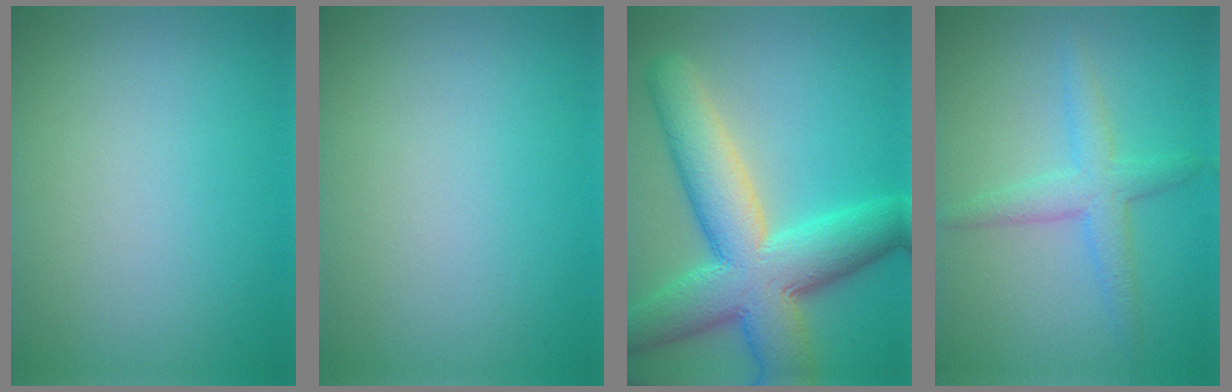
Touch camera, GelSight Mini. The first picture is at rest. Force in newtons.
{"total": 0.0}
{"total": 10.8, "press": 10.8, "slide": 0.6}
{"total": 2.9, "press": 2.9, "slide": 0.2}